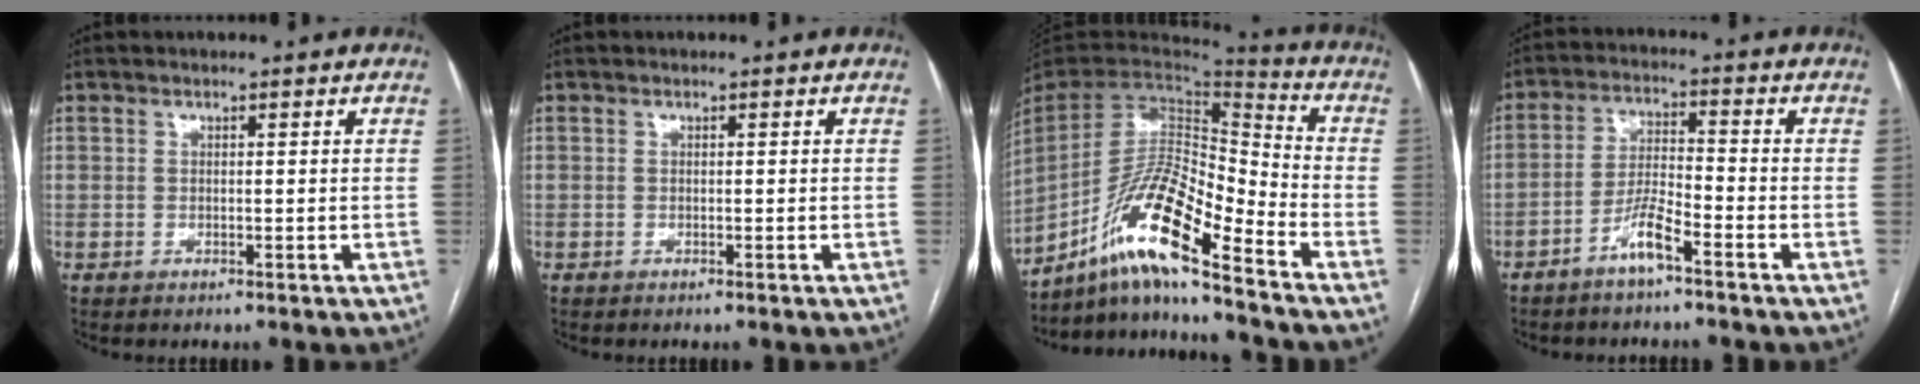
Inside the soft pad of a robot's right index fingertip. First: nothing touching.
{"total": 0.0}
{"total": 15.8, "force": [-10.9, 1.4, 11.2], "torque": [-0.217, 0.011, -0.200]}
{"total": 5.4, "force": [-3.6, 0.5, 4.0], "torque": [-0.080, 0.005, -0.073]}